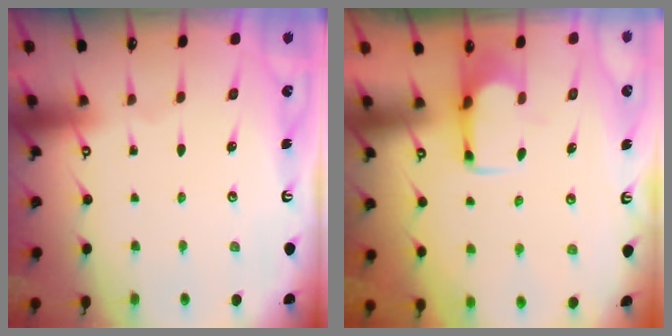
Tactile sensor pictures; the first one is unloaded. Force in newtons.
{"total": 2.3, "press": 2.2, "slide": 0.9}